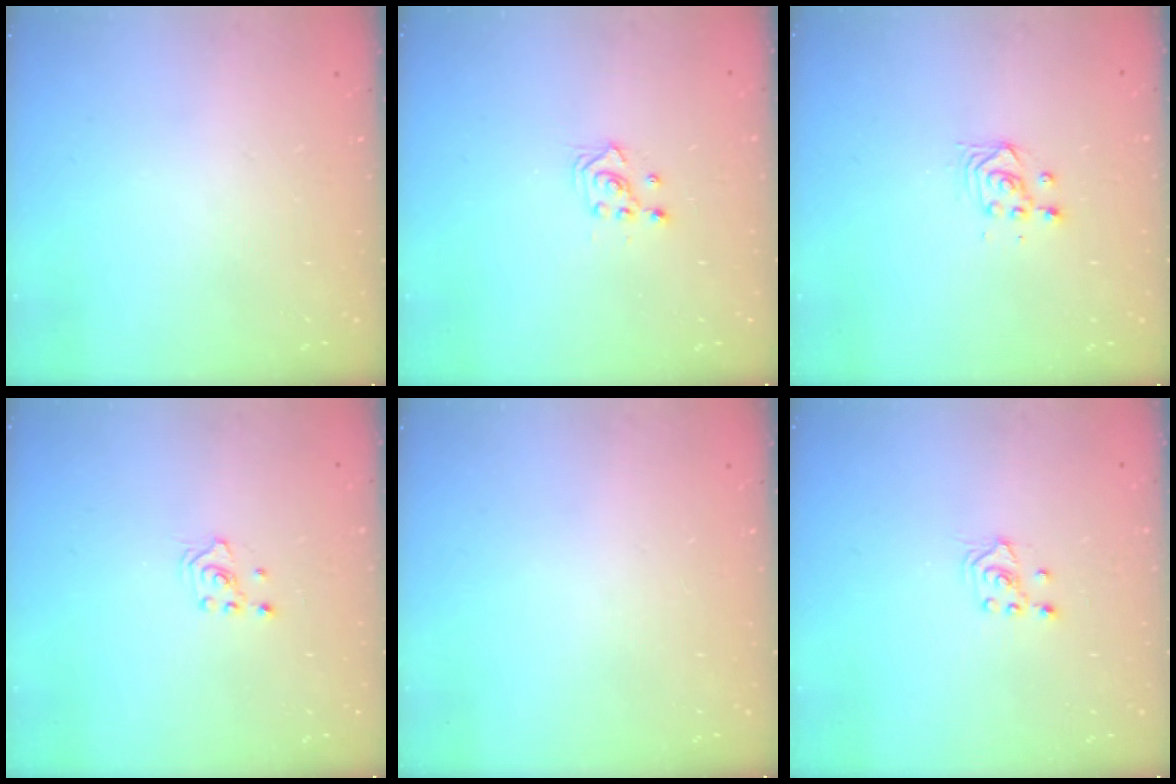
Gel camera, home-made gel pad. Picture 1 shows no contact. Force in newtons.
{"total": 2.7, "press": 2.7, "slide": 0.2}
{"total": 3.3, "press": 3.3, "slide": 0.2}
{"total": 2.0, "press": 2.0, "slide": 0.2}
{"total": 0.0}
{"total": 2.7, "press": 2.5, "slide": 0.9}